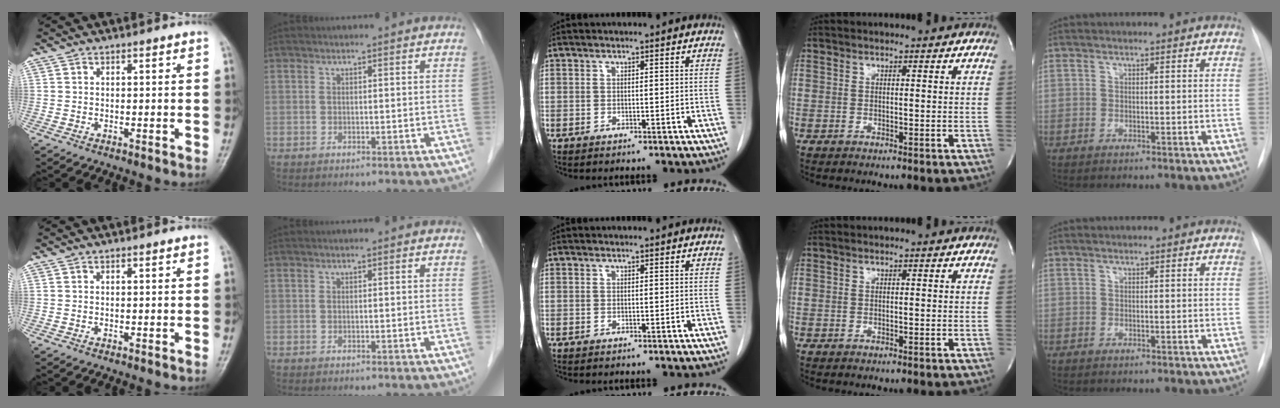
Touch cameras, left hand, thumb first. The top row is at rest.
{}